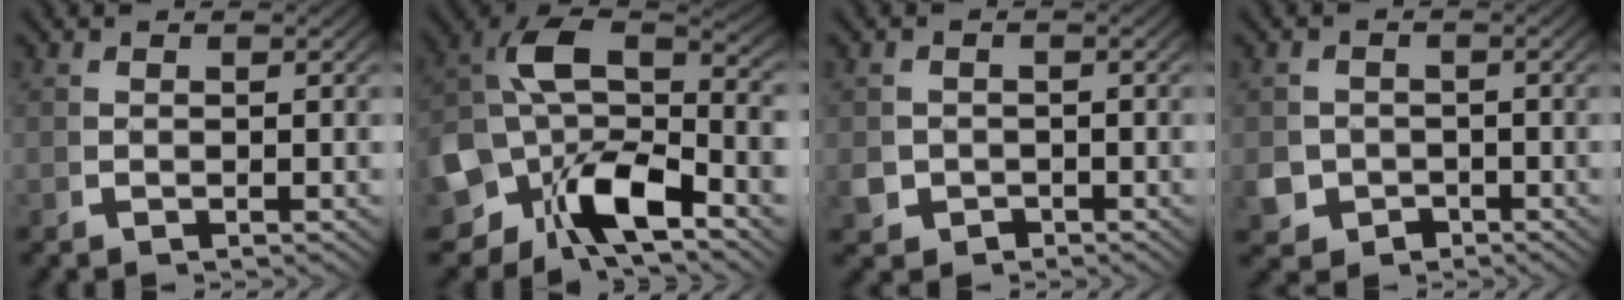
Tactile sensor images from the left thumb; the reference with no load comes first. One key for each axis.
{"total": 14.5, "fx": -1.1, "fy": 10.5, "fz": 9.9, "tx": -0.234, "ty": -0.051, "tz": -0.012}
{"total": 2.7, "fx": -1.2, "fy": 2.4, "fz": 0.5, "tx": -0.024, "ty": -0.015, "tz": -0.017}
{"total": 4.4, "fx": -2.1, "fy": 3.6, "fz": 1.2, "tx": -0.040, "ty": -0.024, "tz": -0.029}